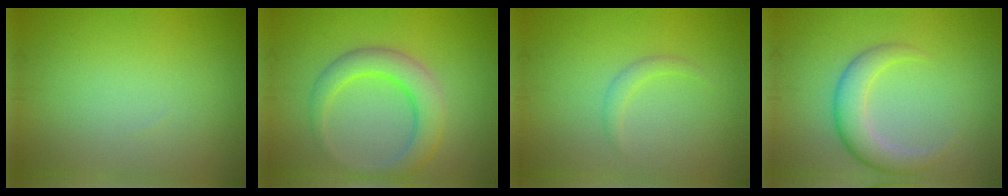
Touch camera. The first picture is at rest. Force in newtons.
{"total": 4.6, "press": 4.6, "slide": 0.2}
{"total": 1.1, "press": 1.1, "slide": 0.0}
{"total": 3.7, "press": 3.7, "slide": 0.1}